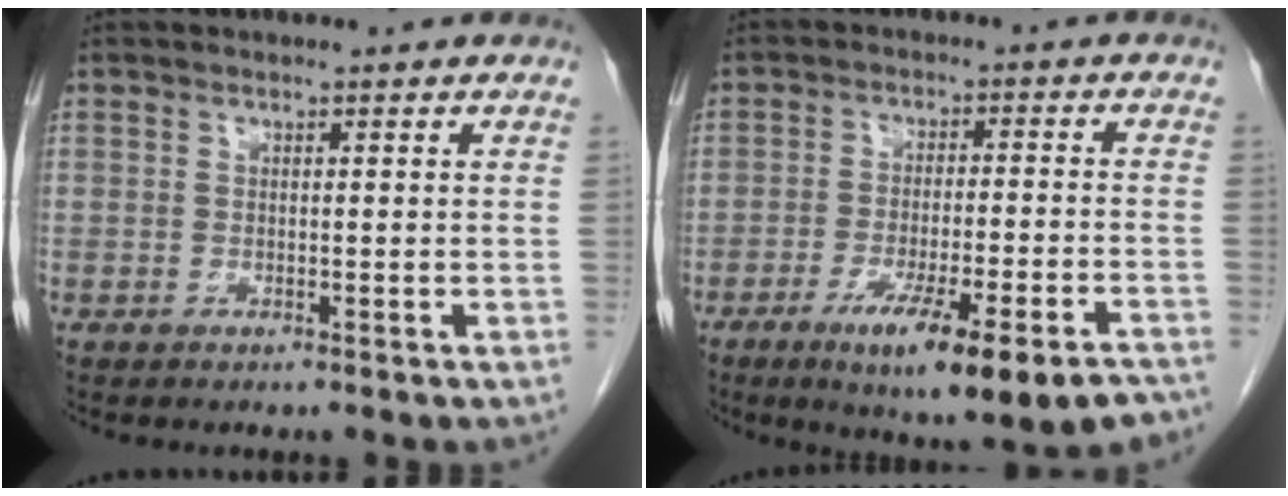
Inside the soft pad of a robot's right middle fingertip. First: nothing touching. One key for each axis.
{"total": 17.0, "fx": -11.7, "fy": 2.4, "fz": 12.1, "tx": -0.125, "ty": -0.015, "tz": -0.171}